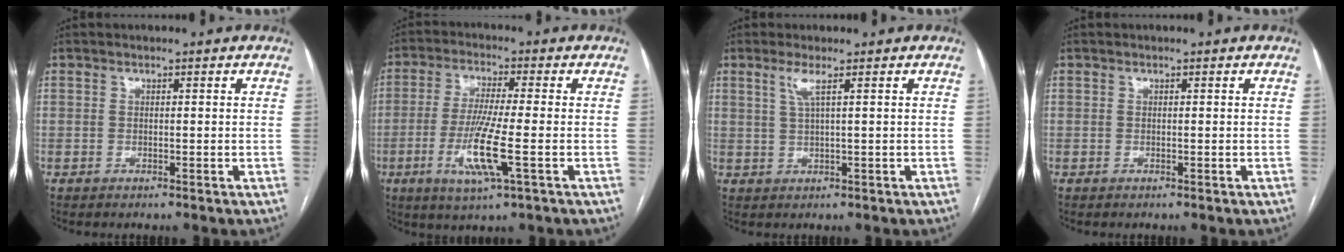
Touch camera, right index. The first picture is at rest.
{"total": 9.8, "force": [-3.0, 0.3, 9.3], "torque": [-0.189, -0.016, -0.057]}
{"total": 2.6, "force": [1.2, -0.2, 2.3], "torque": [-0.056, 0.001, 0.027]}
{"total": 0.0}